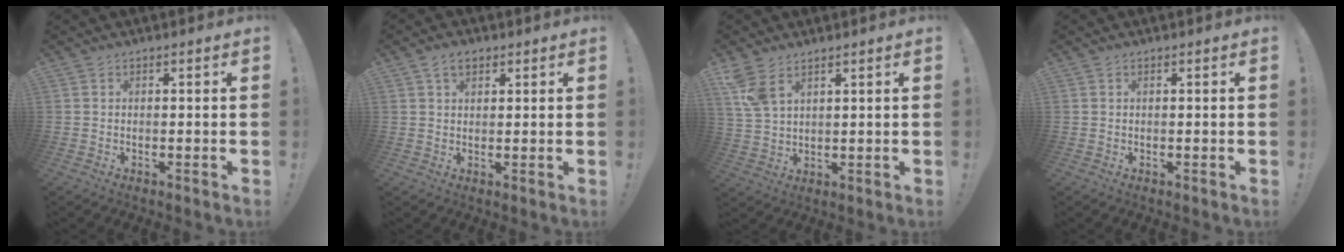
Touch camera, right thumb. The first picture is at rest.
{"total": 4.0, "force": [2.2, 2.3, 2.3], "torque": [-0.041, -0.001, 0.042]}
{"total": 6.4, "force": [4.1, 3.0, 3.8], "torque": [-0.073, -0.016, 0.081]}
{"total": 0.0}